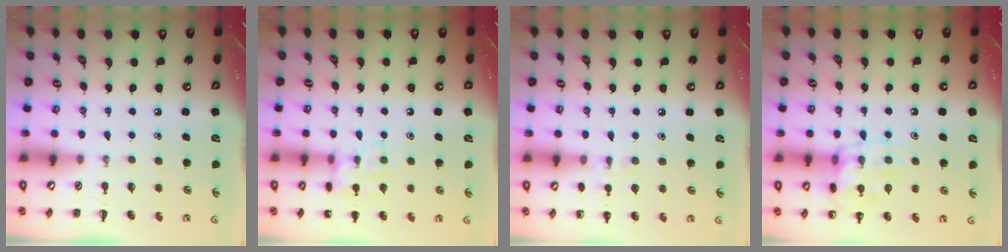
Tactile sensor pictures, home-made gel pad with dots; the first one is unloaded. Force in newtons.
{"total": 10.7, "press": 10.7, "slide": 0.6}
{"total": 7.0, "press": 6.7, "slide": 2.0}
{"total": 12.4, "press": 12.4, "slide": 0.8}